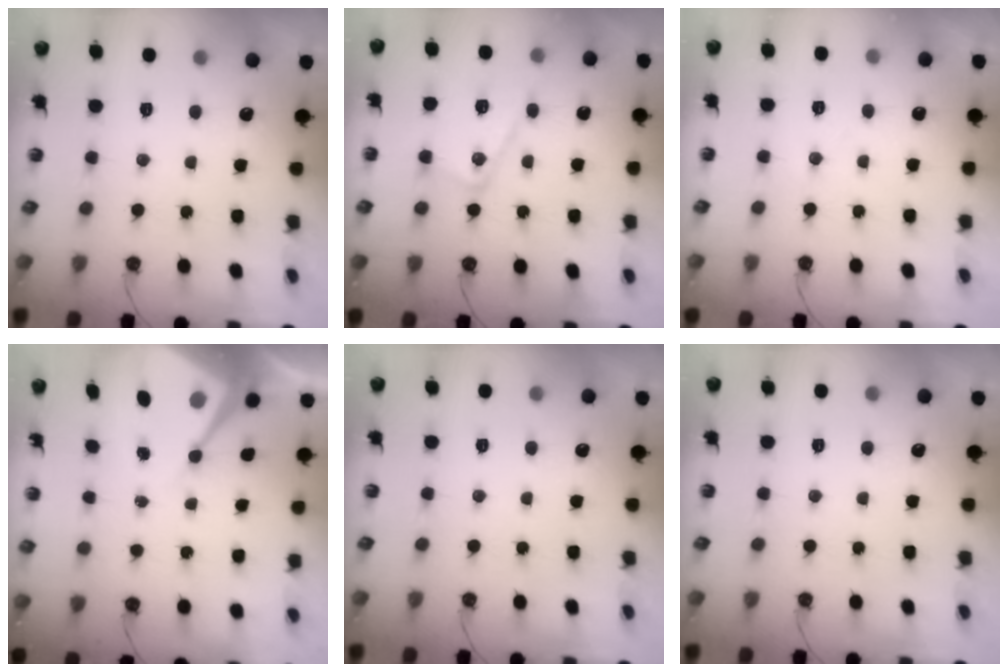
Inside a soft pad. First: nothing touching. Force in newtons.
{"total": 13.6, "press": 13.5, "slide": 1.4}
{"total": 3.9, "press": 3.8, "slide": 0.6}
{"total": 9.4, "press": 9.4, "slide": 0.4}
{"total": 0.0}
{"total": 0.0}